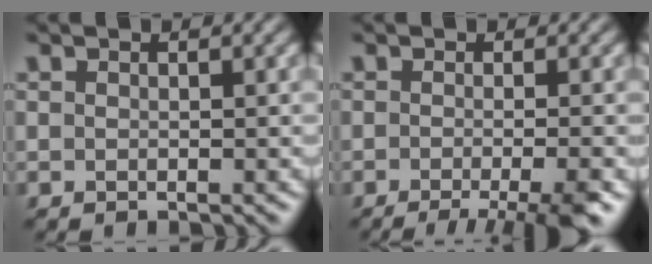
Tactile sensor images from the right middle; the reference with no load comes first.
{"total": 5.9, "force": [-3.2, 1.5, 4.8], "torque": [-0.048, -0.008, -0.046]}